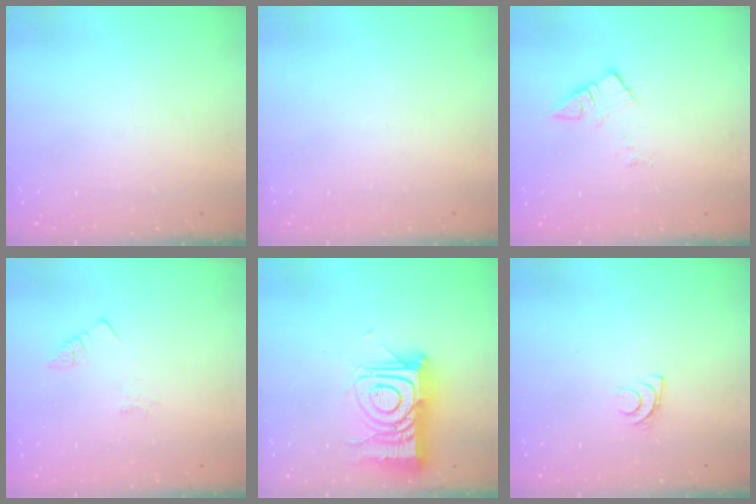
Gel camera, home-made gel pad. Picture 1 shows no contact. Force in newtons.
{"total": 1.5, "press": 1.5, "slide": 0.1}
{"total": 5.0, "press": 5.0, "slide": 0.4}
{"total": 1.4, "press": 1.4, "slide": 0.3}
{"total": 16.7, "press": 16.6, "slide": 1.4}
{"total": 6.5, "press": 6.5, "slide": 0.7}